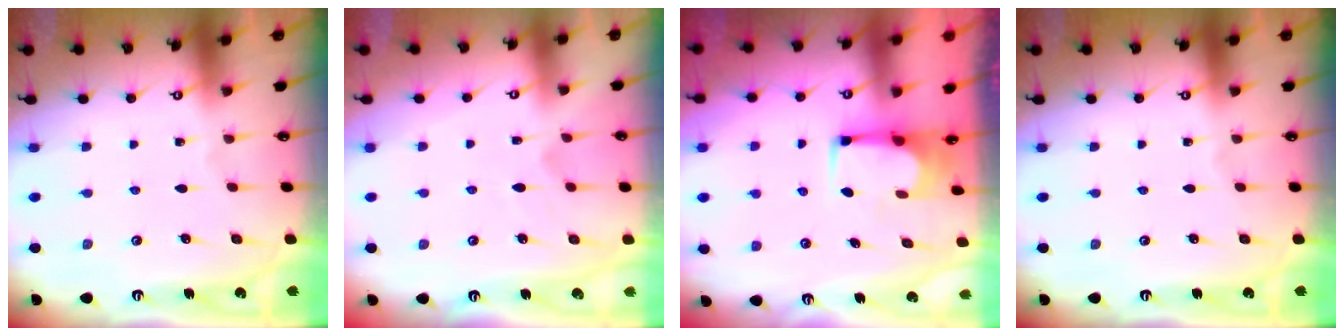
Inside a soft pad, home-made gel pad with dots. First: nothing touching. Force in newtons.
{"total": 2.4, "press": 2.2, "slide": 1.1}
{"total": 2.1, "press": 2.1, "slide": 0.1}
{"total": 0.0}